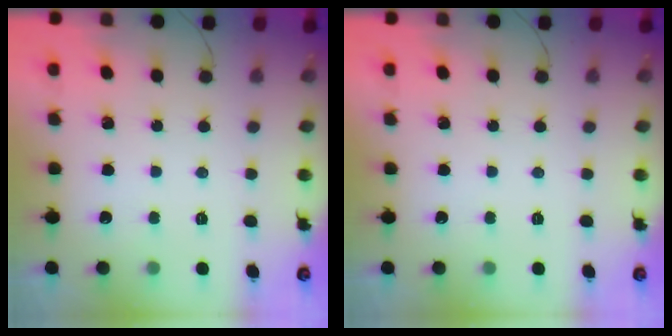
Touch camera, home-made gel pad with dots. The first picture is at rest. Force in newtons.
{"total": 0.0}